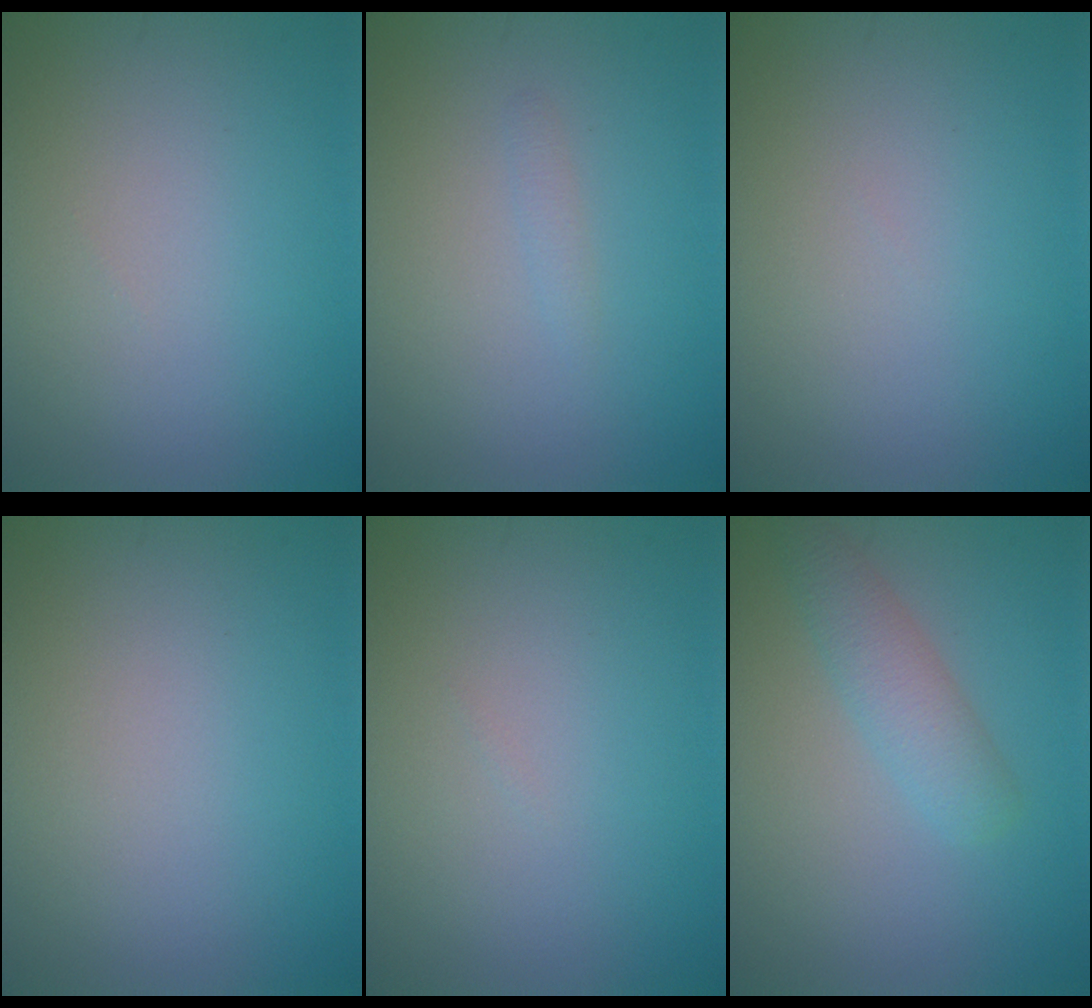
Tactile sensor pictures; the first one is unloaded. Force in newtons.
{"total": 0.6, "press": 0.6, "slide": 0.1}
{"total": 0.0}
{"total": 0.0}
{"total": 0.0}
{"total": 2.9, "press": 2.9, "slide": 0.1}